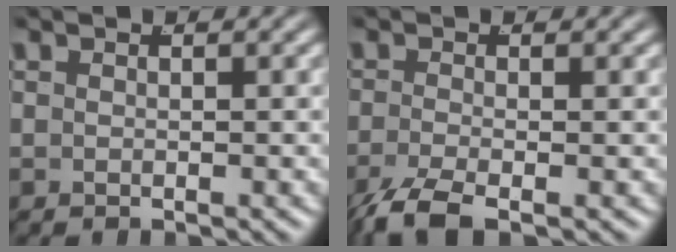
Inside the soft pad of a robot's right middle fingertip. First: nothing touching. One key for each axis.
{"total": 3.9, "fx": -2.9, "fy": 1.1, "fz": 2.3, "tx": -0.060, "ty": -0.025, "tz": -0.036}